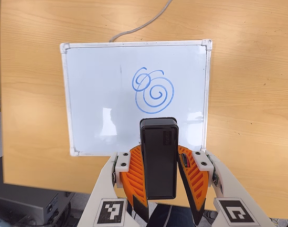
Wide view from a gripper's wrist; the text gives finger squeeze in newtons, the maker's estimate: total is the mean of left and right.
{"total": 6.5, "left": 6.3, "right": 6.6}